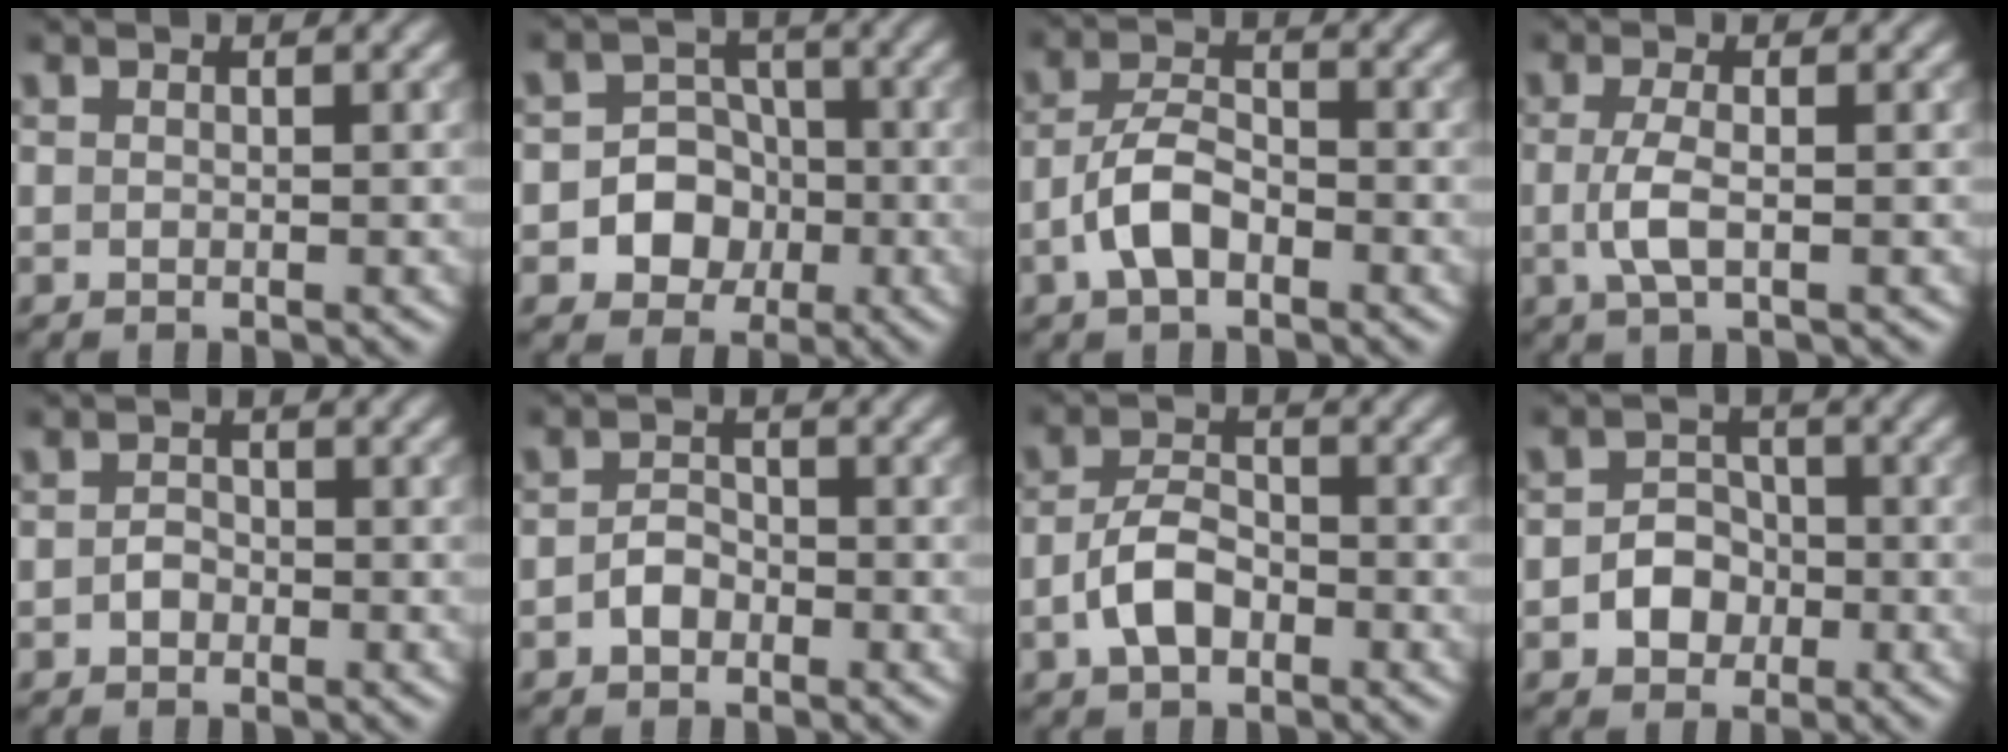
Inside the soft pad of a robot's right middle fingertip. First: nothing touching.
{"total": 6.0, "force": [-1.7, 5.5, 1.9], "torque": [-0.009, 0.015, -0.050]}
{"total": 3.8, "force": [-1.8, 1.8, 2.8], "torque": [-0.052, 0.008, -0.043]}
{"total": 2.5, "force": [-0.3, 0.7, 2.4], "torque": [-0.055, -0.005, -0.008]}
{"total": 1.2, "force": [-0.5, 0.9, 0.6], "torque": [-0.011, 0.000, -0.011]}
{"total": 1.9, "force": [-0.9, 1.3, 1.0], "torque": [-0.019, 0.004, -0.020]}
{"total": 3.7, "force": [-1.6, 2.1, 2.6], "torque": [-0.049, 0.006, -0.036]}
{"total": 3.1, "force": [-1.1, 2.5, 1.4], "torque": [-0.008, 0.004, -0.026]}